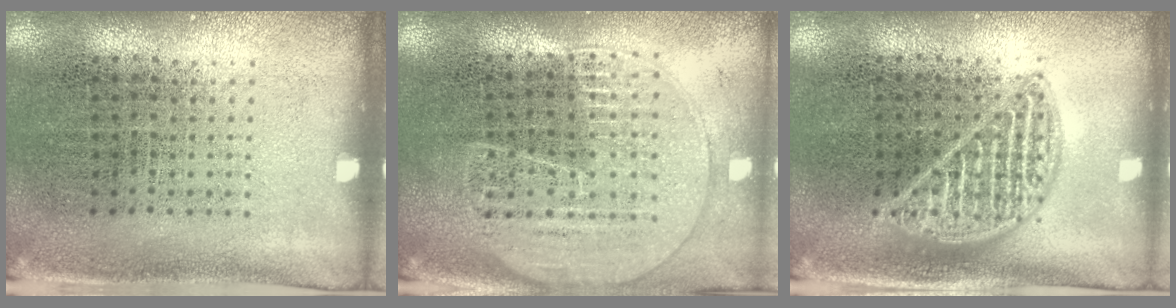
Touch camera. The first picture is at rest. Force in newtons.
{"total": 1.8, "press": 1.7, "slide": 0.7}
{"total": 2.3, "press": 2.3, "slide": 0.3}